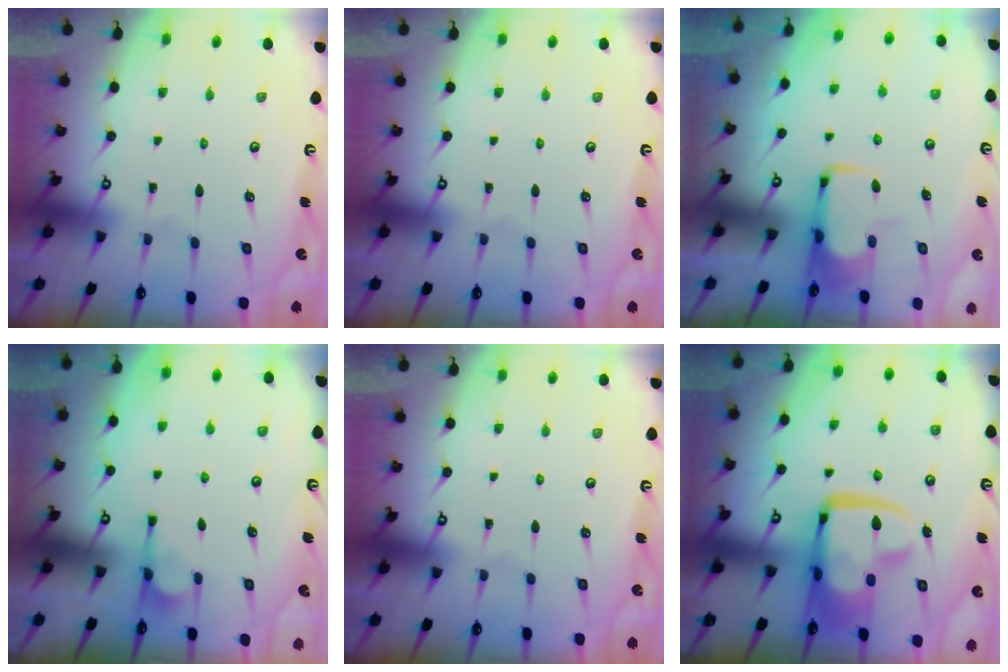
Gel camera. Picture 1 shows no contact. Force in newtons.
{"total": 0.0}
{"total": 1.8, "press": 1.7, "slide": 0.4}
{"total": 3.1, "press": 3.1, "slide": 0.6}
{"total": 0.0}
{"total": 16.0, "press": 15.8, "slide": 2.1}